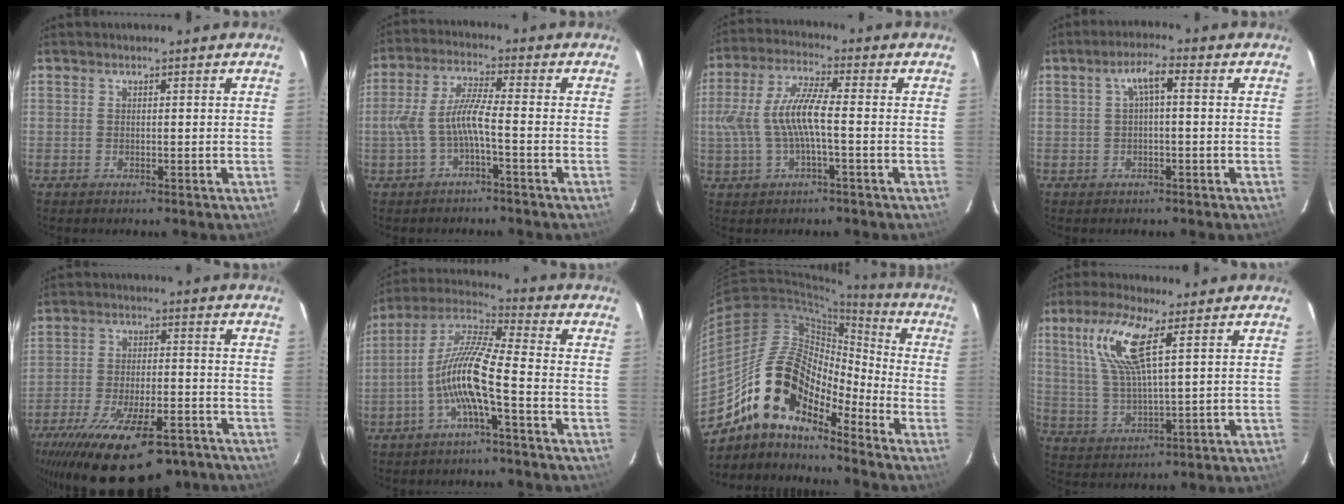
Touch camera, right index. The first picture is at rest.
{"total": 6.4, "force": [-2.4, 0.6, 6.0], "torque": [-0.138, 0.009, -0.039]}
{"total": 9.5, "force": [-1.2, 2.2, 9.2], "torque": [-0.194, 0.006, -0.017]}
{"total": 3.6, "force": [0.3, 0.8, 3.5], "torque": [-0.068, 0.013, 0.009]}
{"total": 23.7, "force": [-16.8, 8.4, 14.4], "torque": [-0.272, -0.045, -0.246]}
{"total": 10.7, "force": [-3.9, 1.0, 9.9], "torque": [-0.208, 0.011, -0.079]}
{"total": 16.6, "force": [-12.4, 6.7, 8.8], "torque": [-0.154, 0.009, -0.242]}
{"total": 11.1, "force": [4.8, 2.4, 9.6], "torque": [-0.200, 0.009, 0.102]}